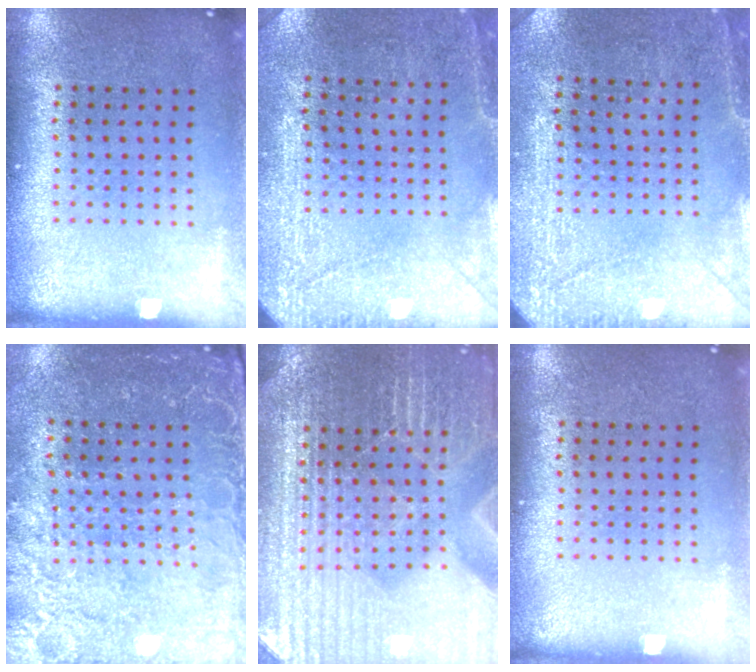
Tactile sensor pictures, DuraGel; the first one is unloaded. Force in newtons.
{"total": 3.0, "press": 2.8, "slide": 1.0}
{"total": 3.0, "press": 2.8, "slide": 1.0}
{"total": 2.9, "press": 2.8, "slide": 0.8}
{"total": 5.0, "press": 4.7, "slide": 1.7}
{"total": 0.0}